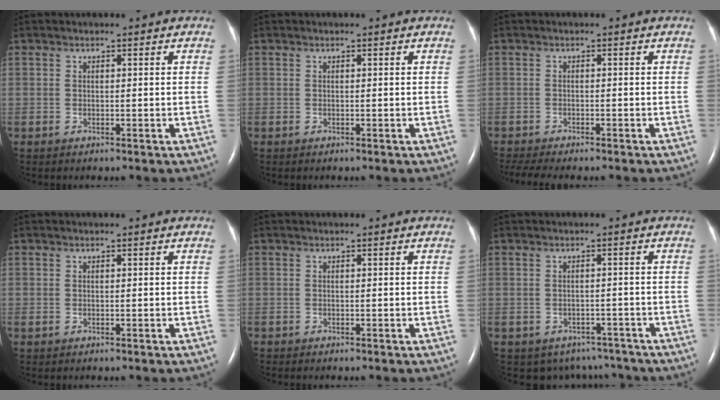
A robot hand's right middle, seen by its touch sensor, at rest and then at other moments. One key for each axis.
{"total": 0.0}
{"total": 5.4, "fx": -4.6, "fy": 0.5, "fz": 2.7, "tx": -0.046, "ty": -0.008, "tz": -0.072}
{"total": 0.0}
{"total": 0.0}
{"total": 6.0, "fx": -5.0, "fy": 3.3, "fz": 0.1, "tx": 0.007, "ty": 0.014, "tz": -0.050}